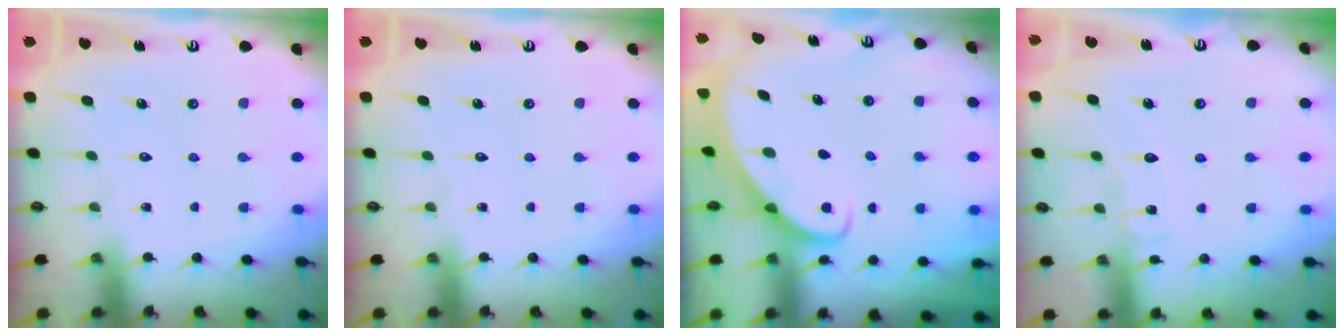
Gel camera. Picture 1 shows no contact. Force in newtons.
{"total": 0.0}
{"total": 2.2, "press": 2.2, "slide": 0.2}
{"total": 6.0, "press": 6.0, "slide": 0.6}